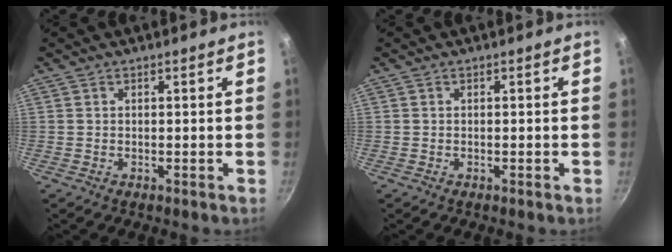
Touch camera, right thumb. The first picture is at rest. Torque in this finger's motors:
{"motor_torque": [0.01, 0.05, 0.27, -0.03, 0.01]}